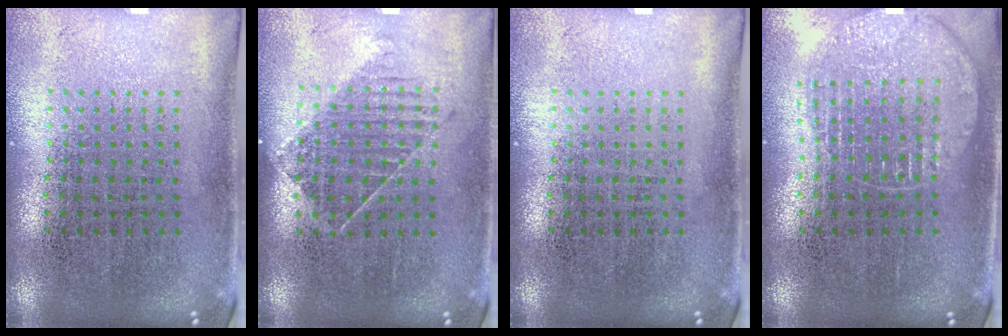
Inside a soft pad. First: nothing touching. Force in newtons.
{"total": 1.1, "press": 0.9, "slide": 0.7}
{"total": 0.0}
{"total": 1.0, "press": 1.0, "slide": 0.1}